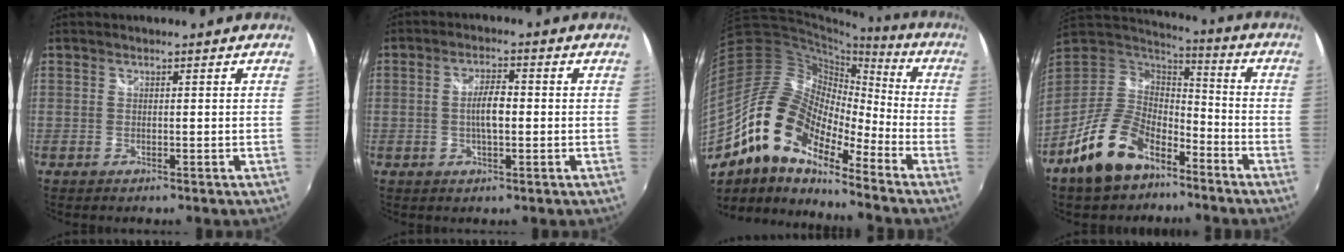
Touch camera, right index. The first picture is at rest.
{"total": 4.7, "force": [-0.4, 1.6, 4.4], "torque": [-0.081, 0.004, -0.007]}
{"total": 16.7, "force": [-10.6, 6.9, 10.9], "torque": [-0.181, -0.005, -0.218]}
{"total": 16.4, "force": [-10.0, 9.1, 9.3], "torque": [-0.201, 0.005, -0.169]}